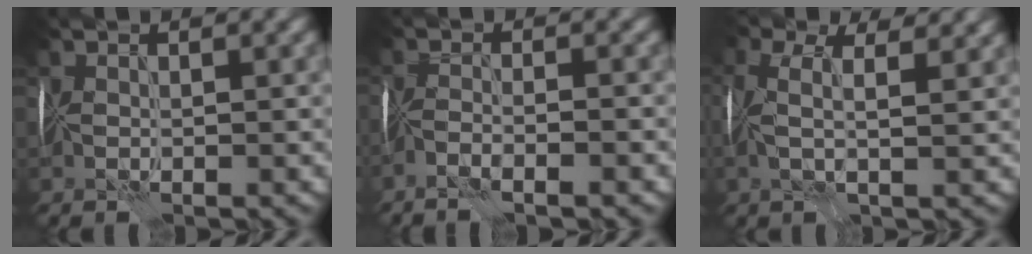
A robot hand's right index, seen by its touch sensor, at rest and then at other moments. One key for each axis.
{"total": 2.7, "fx": -1.9, "fy": 0.0, "fz": 1.9, "tx": -0.046, "ty": 0.008, "tz": -0.043}
{"total": 7.1, "fx": 2.7, "fy": 3.6, "fz": 5.5, "tx": -0.130, "ty": 0.031, "tz": 0.032}